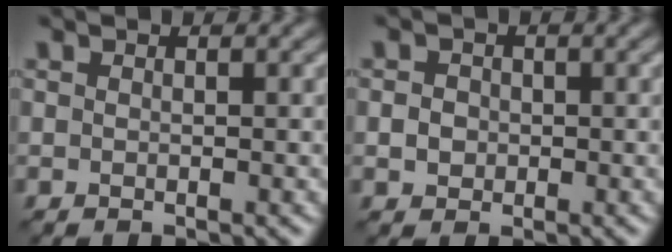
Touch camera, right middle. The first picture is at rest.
{"total": 1.6, "force": [-0.2, 1.4, 0.6], "torque": [-0.008, -0.002, -0.005]}